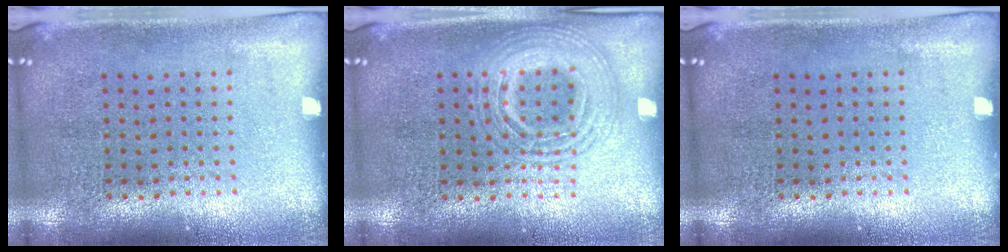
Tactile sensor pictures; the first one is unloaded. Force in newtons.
{"total": 2.6, "press": 2.6, "slide": 0.2}
{"total": 0.0}